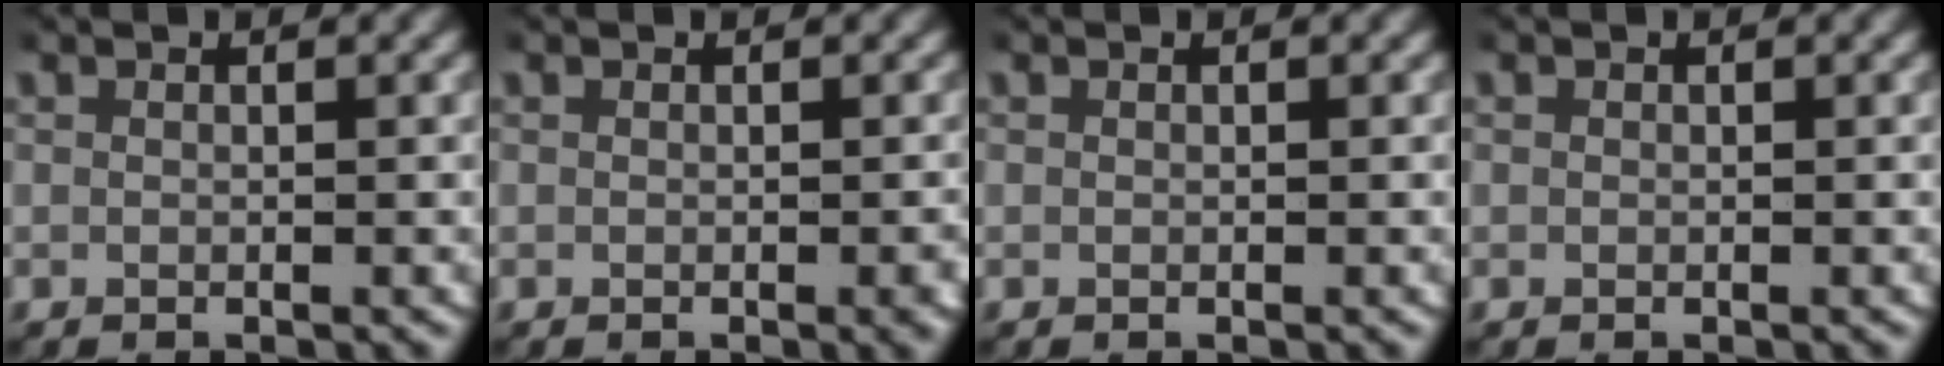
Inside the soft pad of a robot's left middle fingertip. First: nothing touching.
{"total": 0.7, "force": [-0.3, 0.0, 0.7], "torque": [-0.003, 0.004, -0.005]}
{"total": 0.0}
{"total": 0.0}